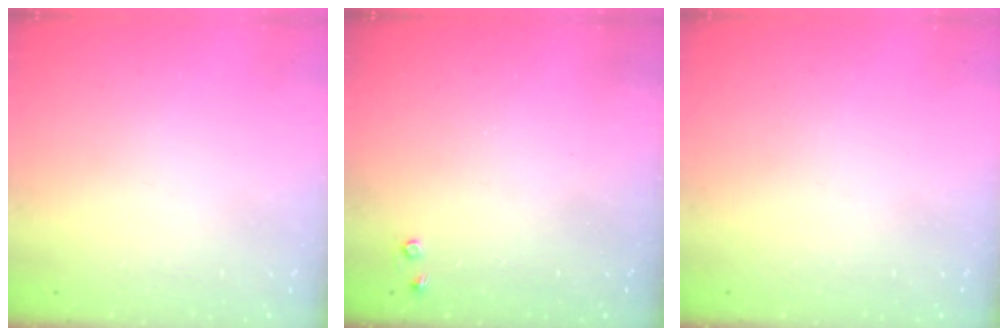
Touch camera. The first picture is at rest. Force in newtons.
{"total": 3.4, "press": 3.3, "slide": 0.6}
{"total": 0.0}